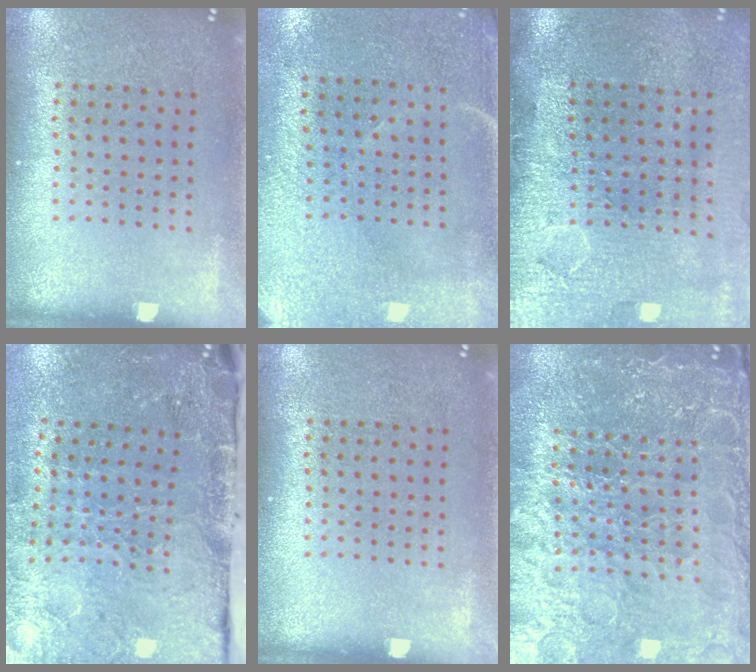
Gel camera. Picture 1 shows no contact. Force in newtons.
{"total": 2.9, "press": 2.5, "slide": 1.5}
{"total": 4.5, "press": 3.7, "slide": 2.6}
{"total": 3.9, "press": 3.4, "slide": 1.8}
{"total": 0.0}
{"total": 5.7, "press": 5.1, "slide": 2.4}